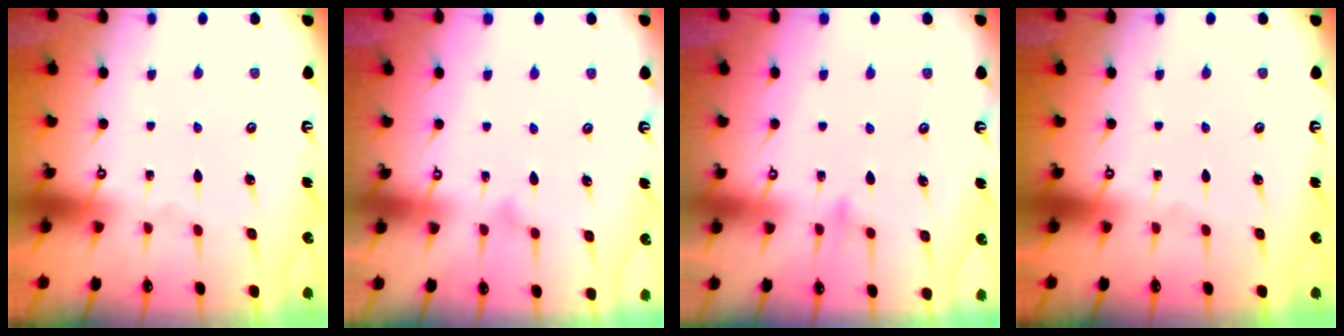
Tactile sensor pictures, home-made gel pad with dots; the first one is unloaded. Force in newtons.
{"total": 6.1, "press": 6.1, "slide": 0.3}
{"total": 7.5, "press": 7.5, "slide": 0.6}
{"total": 0.0}